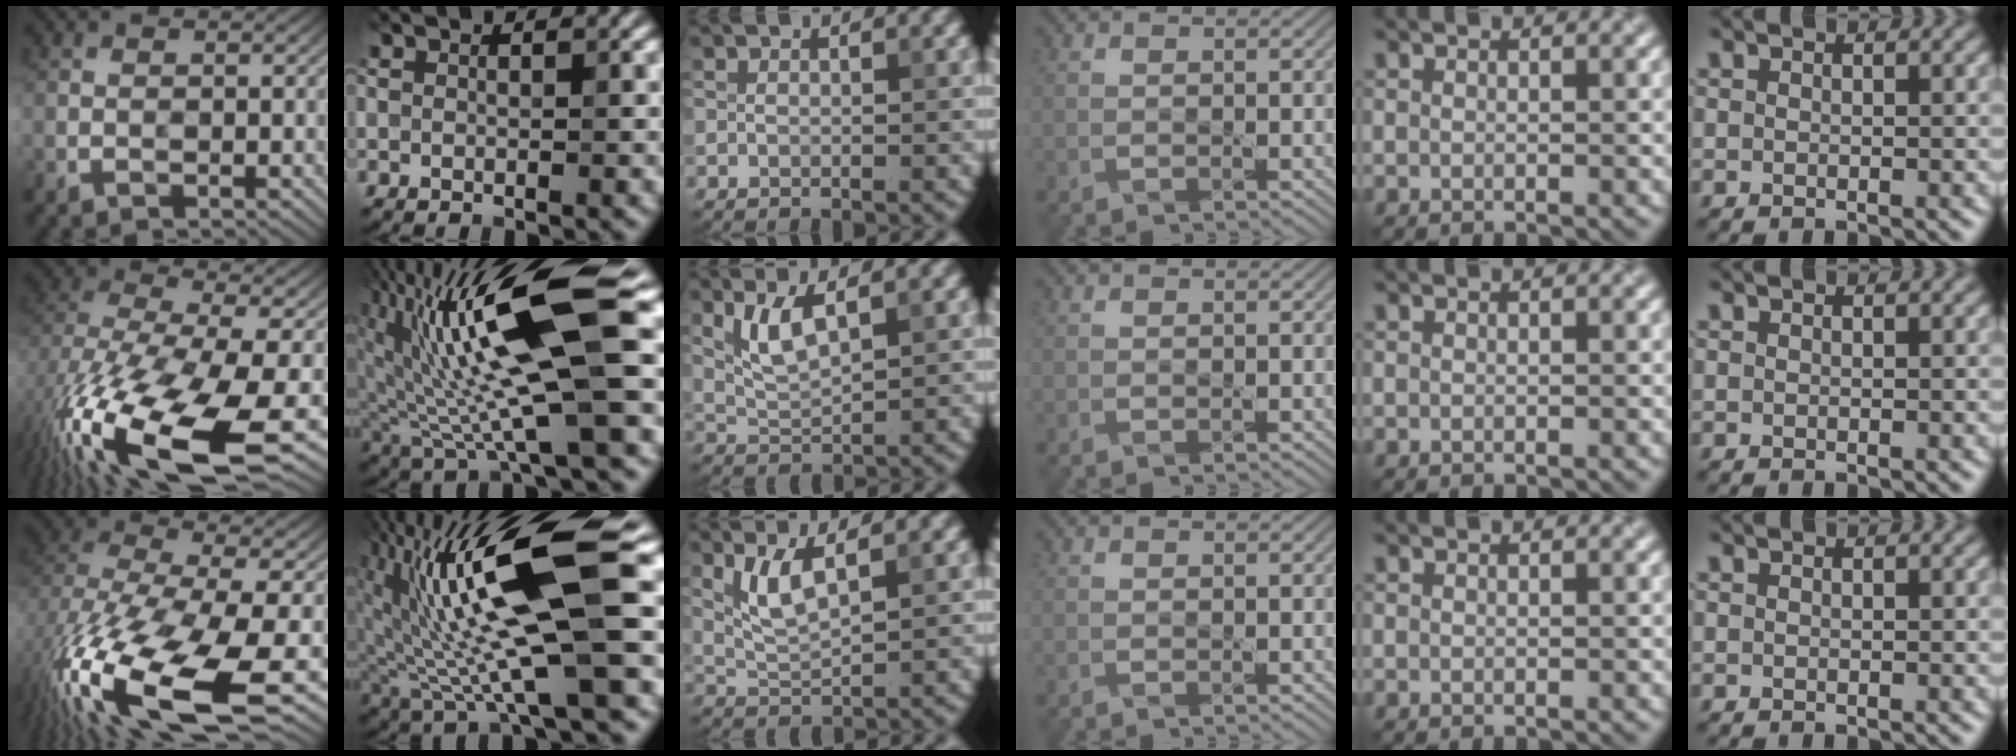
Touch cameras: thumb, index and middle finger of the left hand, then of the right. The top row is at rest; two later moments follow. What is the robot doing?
{"motion": "pour", "object": "cup"}